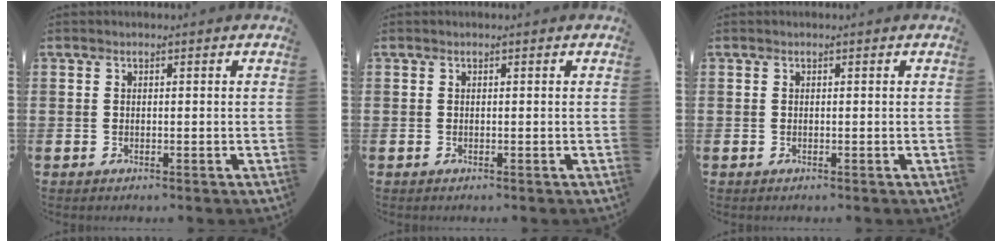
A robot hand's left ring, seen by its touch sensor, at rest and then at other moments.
{"total": 0.0}
{"total": 0.0}